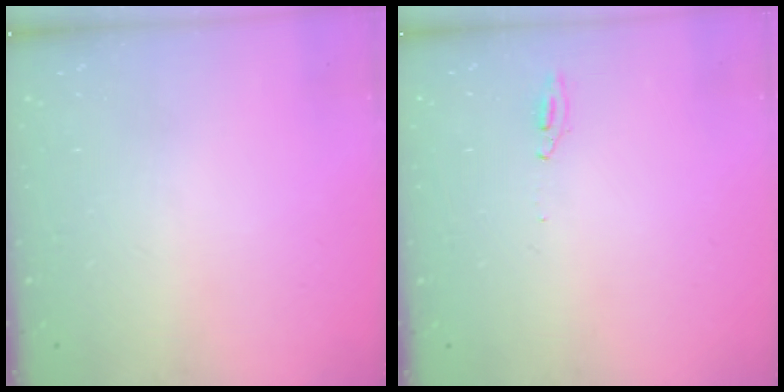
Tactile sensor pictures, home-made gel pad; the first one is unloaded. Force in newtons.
{"total": 3.3, "press": 3.1, "slide": 1.2}